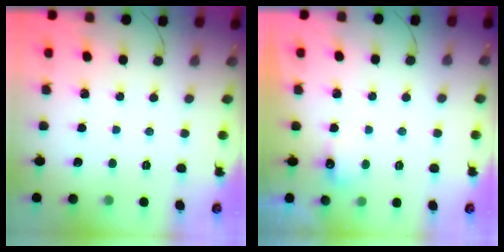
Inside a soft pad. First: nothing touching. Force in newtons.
{"total": 3.7, "press": 3.5, "slide": 1.2}